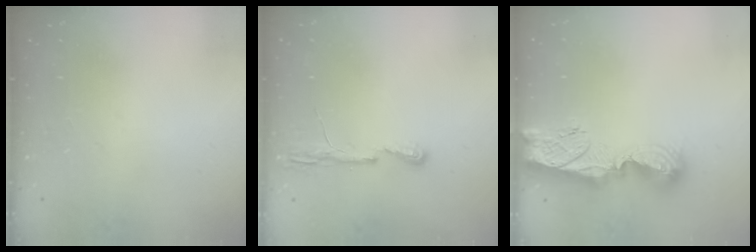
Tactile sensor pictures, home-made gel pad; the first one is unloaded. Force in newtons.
{"total": 4.3, "press": 4.2, "slide": 0.6}
{"total": 11.5, "press": 11.4, "slide": 1.4}